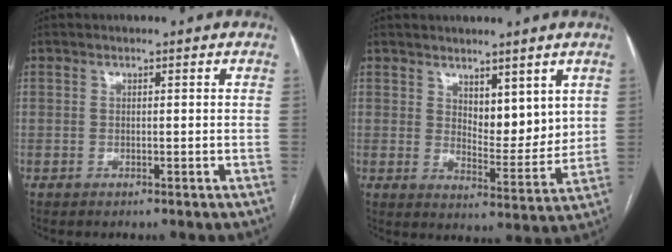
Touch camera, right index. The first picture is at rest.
{"total": 6.9, "force": [3.7, 3.0, 5.0], "torque": [-0.070, -0.015, 0.068]}